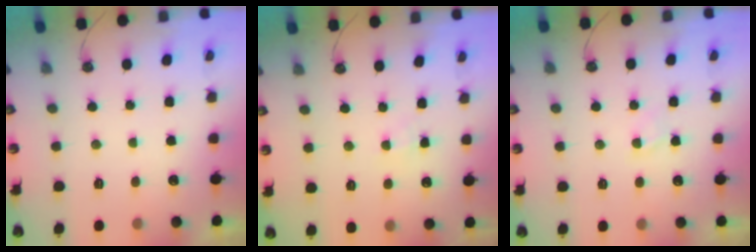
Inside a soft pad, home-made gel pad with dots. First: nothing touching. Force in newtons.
{"total": 3.0, "press": 3.0, "slide": 0.4}
{"total": 2.7, "press": 2.7, "slide": 0.4}